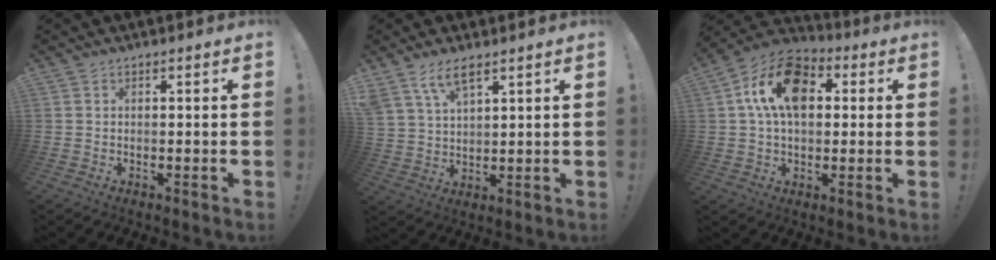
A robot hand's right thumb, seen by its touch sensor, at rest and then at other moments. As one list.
[{"total": 7.6, "force": [5.4, 3.3, 4.2], "torque": [-0.083, -0.017, 0.102]}, {"total": 16.9, "force": [4.5, 10.9, 12.1], "torque": [-0.198, 0.008, 0.081]}]